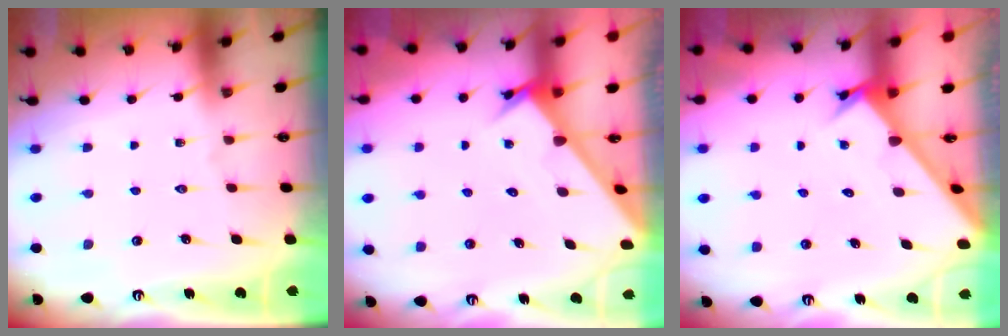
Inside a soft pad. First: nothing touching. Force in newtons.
{"total": 2.9, "press": 2.9, "slide": 0.1}
{"total": 2.6, "press": 2.6, "slide": 0.2}